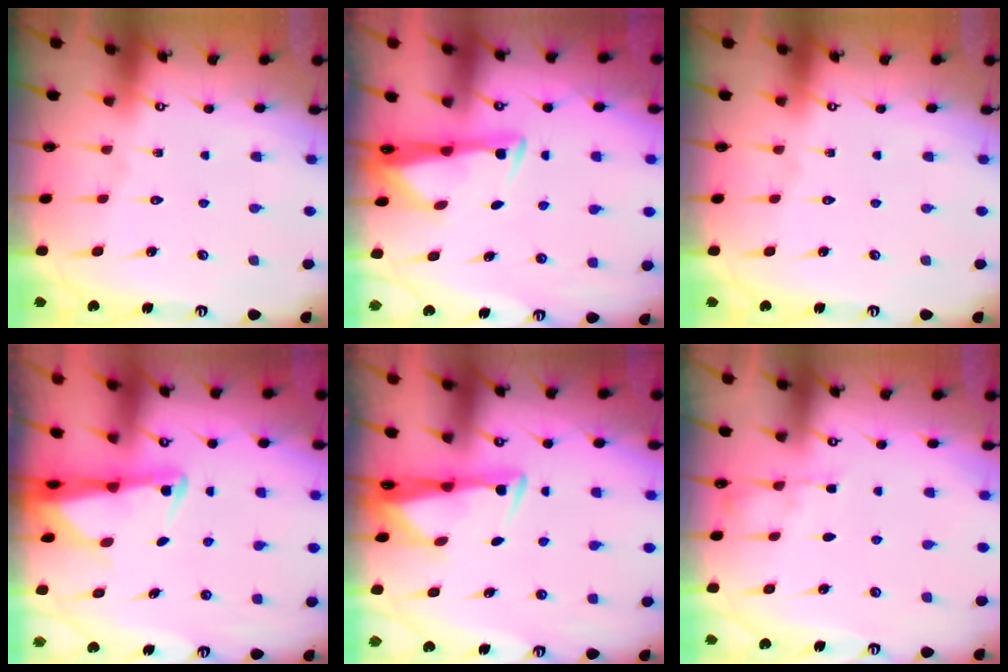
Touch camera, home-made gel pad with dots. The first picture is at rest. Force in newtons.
{"total": 3.2, "press": 3.1, "slide": 0.9}
{"total": 0.0}
{"total": 2.4, "press": 2.4, "slide": 0.5}
{"total": 2.9, "press": 2.8, "slide": 0.9}
{"total": 2.2, "press": 2.2, "slide": 0.3}